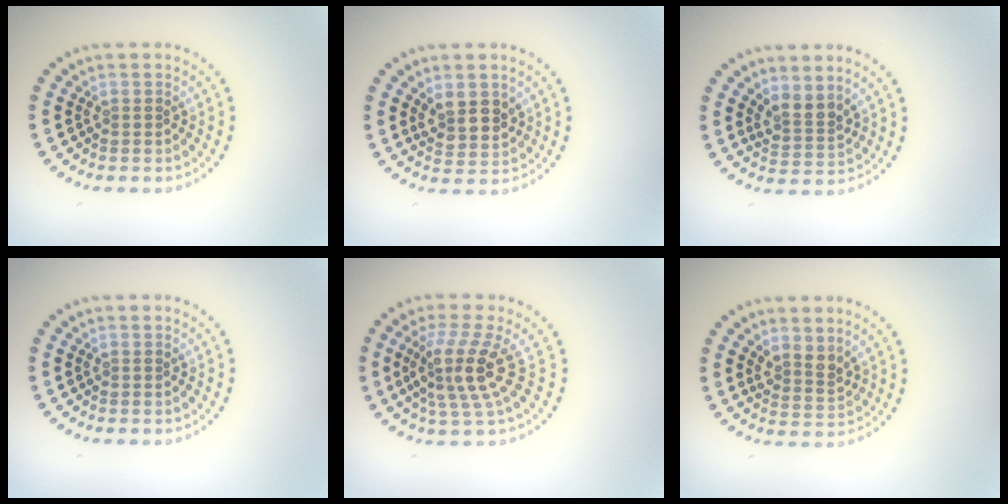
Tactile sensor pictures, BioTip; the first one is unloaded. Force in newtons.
{"total": 2.9, "press": 2.6, "slide": 1.2}
{"total": 2.4, "press": 1.8, "slide": 1.6}
{"total": 0.0}
{"total": 4.4, "press": 3.3, "slide": 2.9}
{"total": 2.2, "press": 1.7, "slide": 1.4}